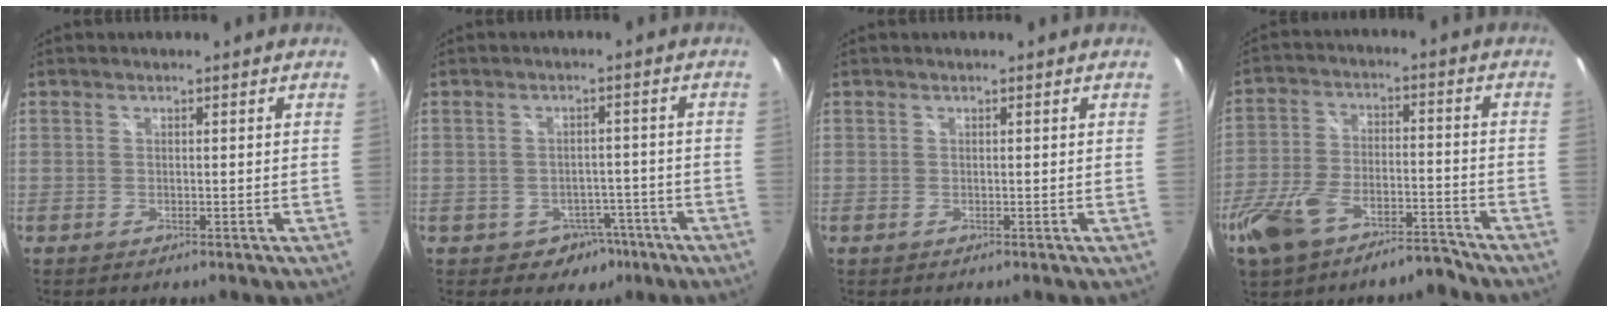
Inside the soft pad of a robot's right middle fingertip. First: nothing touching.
{"total": 5.5, "force": [-3.1, 4.4, 1.3], "torque": [-0.032, 0.017, -0.026]}
{"total": 0.0}
{"total": 13.7, "force": [-10.2, 5.6, 7.2], "torque": [-0.156, -0.003, -0.178]}